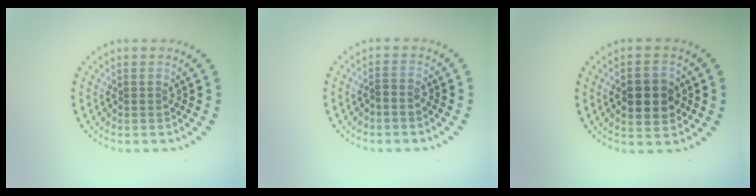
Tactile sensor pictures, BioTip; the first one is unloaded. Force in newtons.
{"total": 0.5, "press": 0.3, "slide": 0.4}
{"total": 4.4, "press": 4.4, "slide": 0.2}